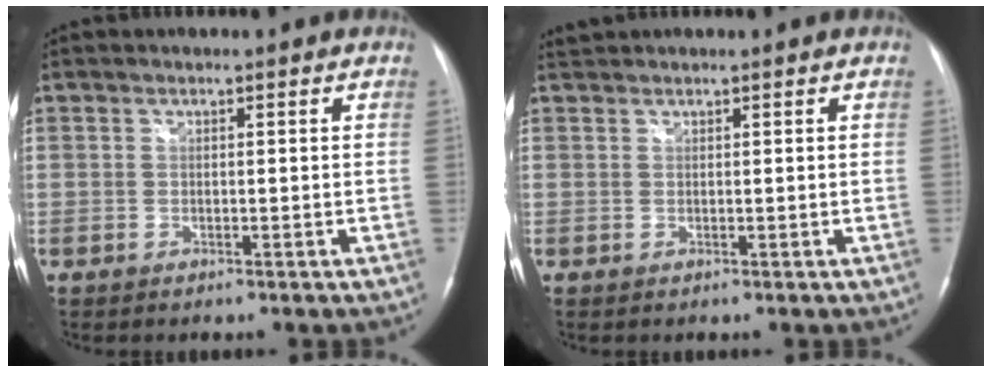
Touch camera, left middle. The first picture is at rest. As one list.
[{"total": 0.9, "force": [0.9, -0.1, -0.1], "torque": [-0.006, 0.015, 0.024]}]